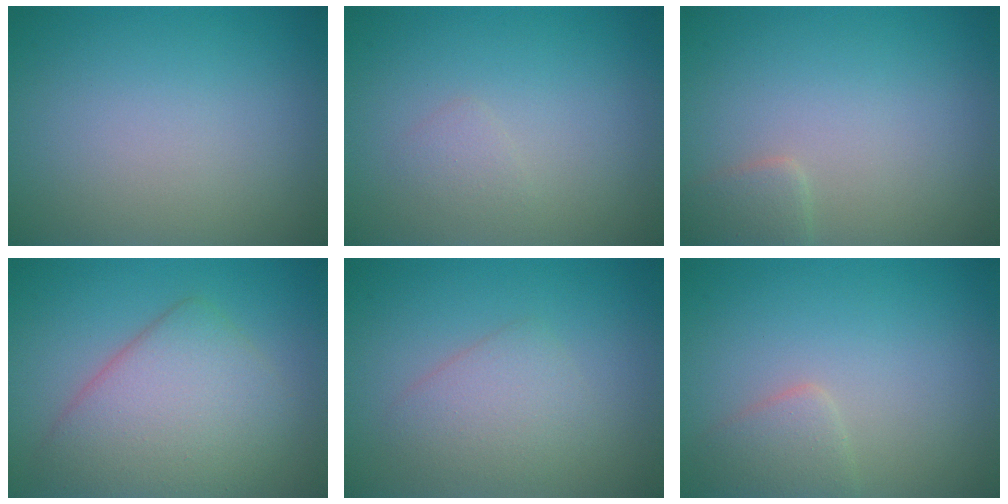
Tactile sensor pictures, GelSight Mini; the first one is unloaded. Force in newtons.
{"total": 0.9, "press": 0.9, "slide": 0.0}
{"total": 1.6, "press": 1.6, "slide": 0.1}
{"total": 6.3, "press": 6.3, "slide": 0.2}
{"total": 2.5, "press": 2.5, "slide": 0.1}
{"total": 1.9, "press": 1.9, "slide": 0.0}